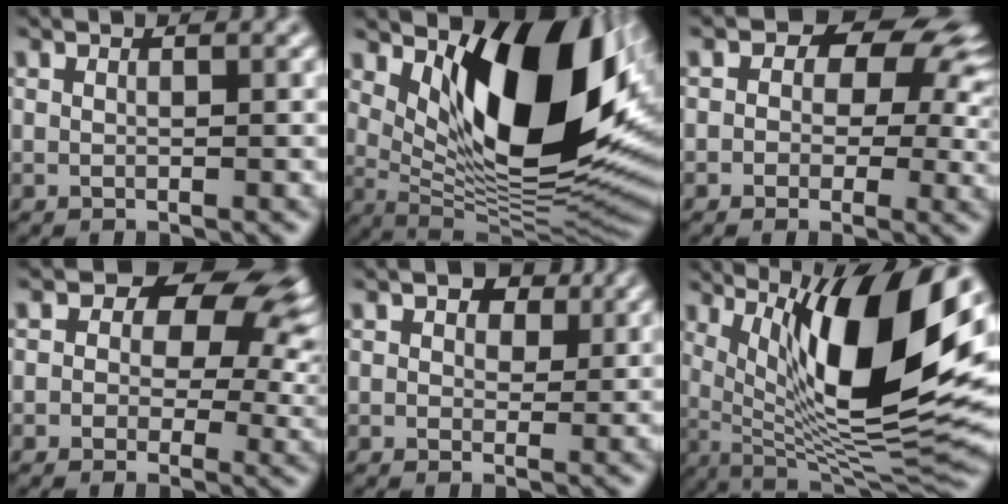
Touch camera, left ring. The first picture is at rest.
{"total": 13.9, "force": [4.0, 5.8, 11.9], "torque": [-0.167, -0.007, 0.071]}
{"total": 10.3, "force": [4.2, 6.6, 6.7], "torque": [-0.100, 0.040, 0.068]}
{"total": 11.4, "force": [4.9, 6.8, 7.7], "torque": [-0.119, 0.029, 0.084]}
{"total": 4.4, "force": [2.6, 2.8, 2.3], "torque": [-0.035, 0.024, 0.016]}
{"total": 13.2, "force": [4.8, 4.4, 11.5], "torque": [-0.175, -0.002, 0.084]}